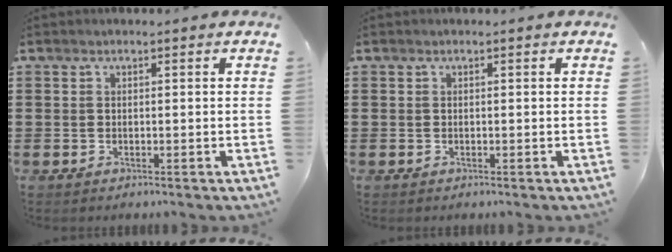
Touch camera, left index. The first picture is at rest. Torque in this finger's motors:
{"motor_torque": [-0.02, 0.02, -0.02, 0.00]}